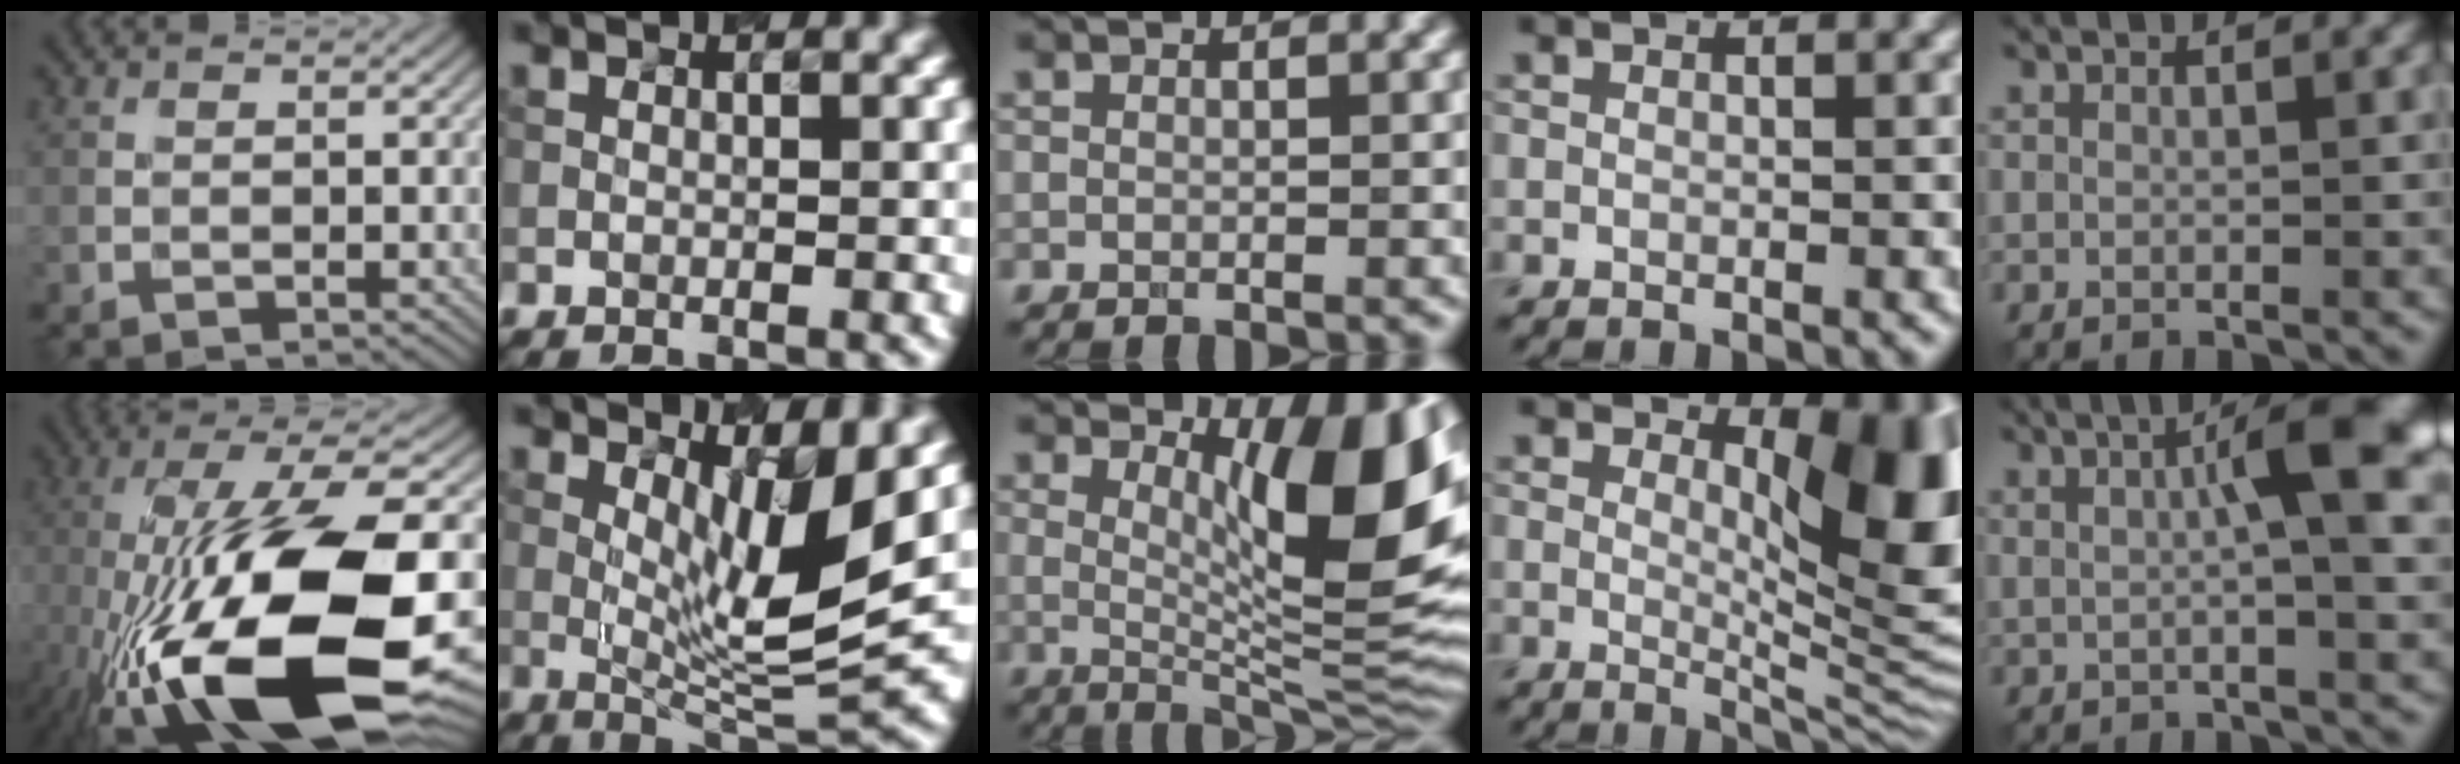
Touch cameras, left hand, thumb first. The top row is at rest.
{"thumb": {"total": 20.0, "force": [-6.6, 7.4, 17.3], "torque": [-0.325, -0.015, -0.110]}, "index": {"total": 6.9, "force": [2.0, 1.6, 6.4], "torque": [-0.108, -0.019, 0.051]}, "middle": {"total": 11.6, "force": [2.6, 3.3, 10.9], "torque": [-0.144, -0.009, 0.054]}, "ring": {"total": 10.5, "force": [2.6, 4.2, 9.3], "torque": [-0.108, -0.008, 0.041]}, "little": {"total": 7.9, "force": [1.7, 1.5, 7.6], "torque": [-0.096, 0.019, 0.022]}}